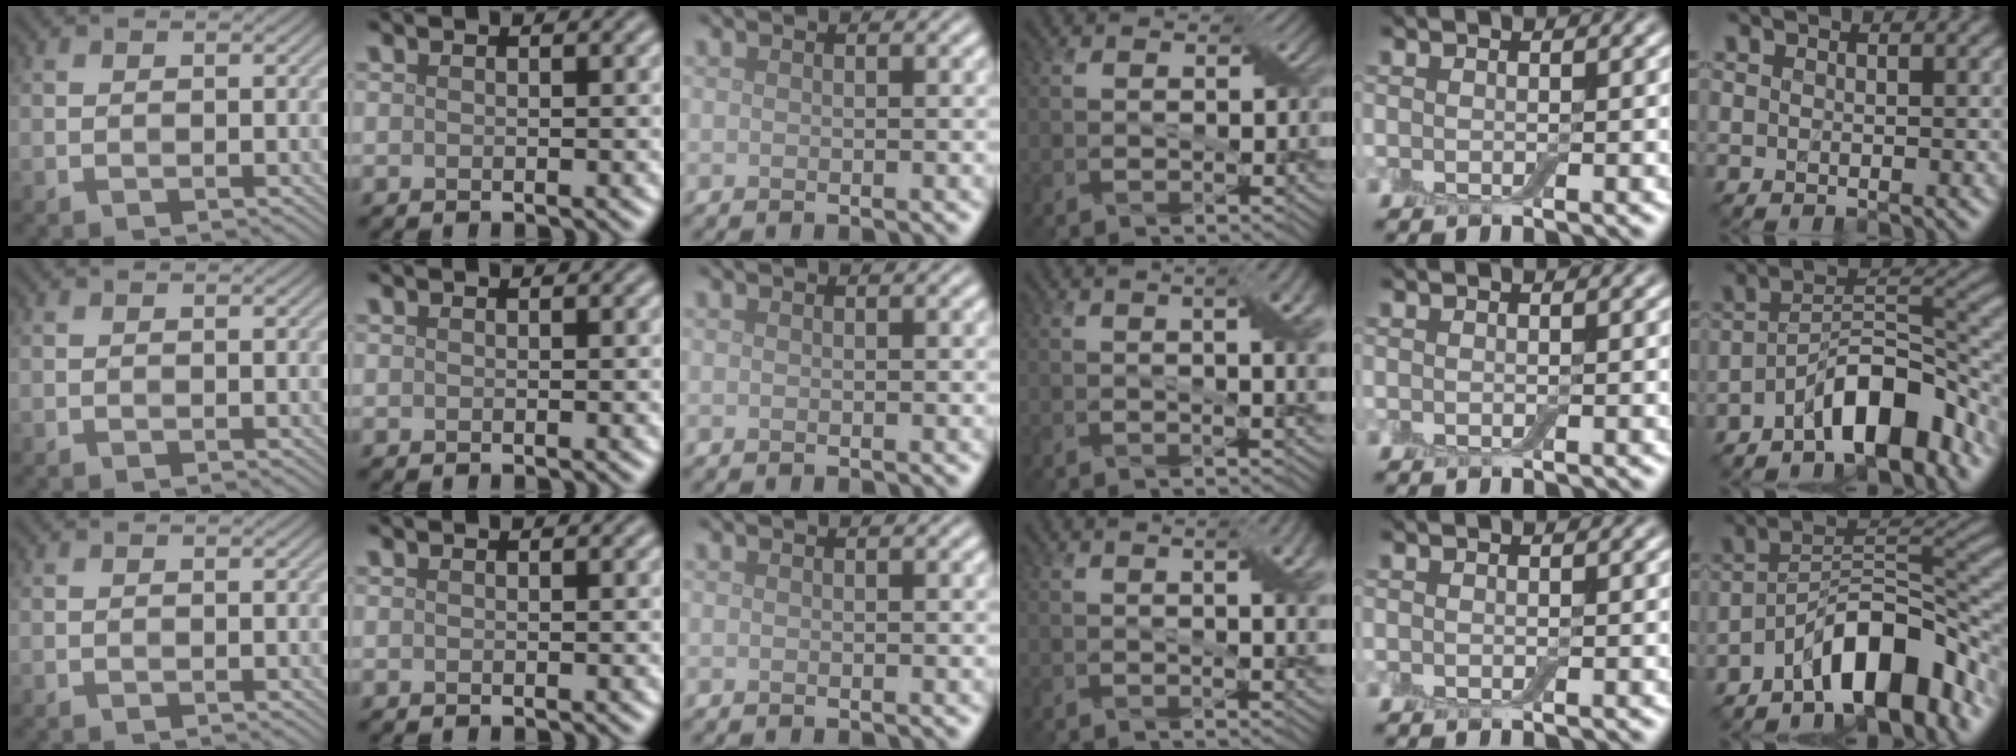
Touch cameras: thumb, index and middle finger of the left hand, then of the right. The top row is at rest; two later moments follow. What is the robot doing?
{"motion": "pour", "object": "bottle"}